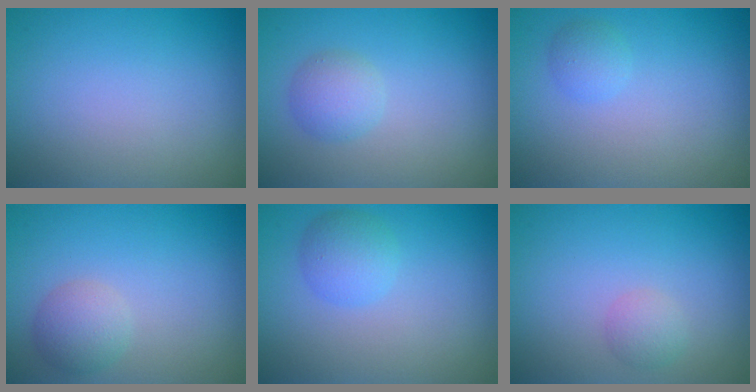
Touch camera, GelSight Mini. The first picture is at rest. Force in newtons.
{"total": 2.2, "press": 2.2, "slide": 0.2}
{"total": 1.3, "press": 1.3, "slide": 0.1}
{"total": 2.3, "press": 2.3, "slide": 0.2}
{"total": 2.5, "press": 2.5, "slide": 0.2}
{"total": 1.4, "press": 1.4, "slide": 0.1}